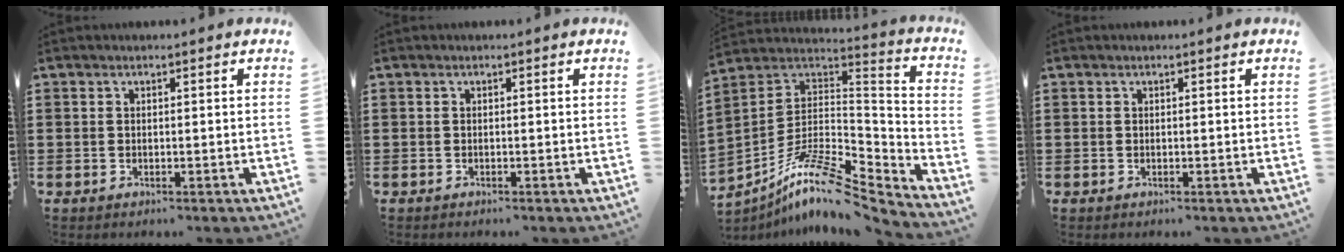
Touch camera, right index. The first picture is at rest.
{"total": 0.0}
{"total": 12.2, "force": [-8.4, 3.2, 8.3], "torque": [-0.162, 0.011, -0.161]}
{"total": 0.0}